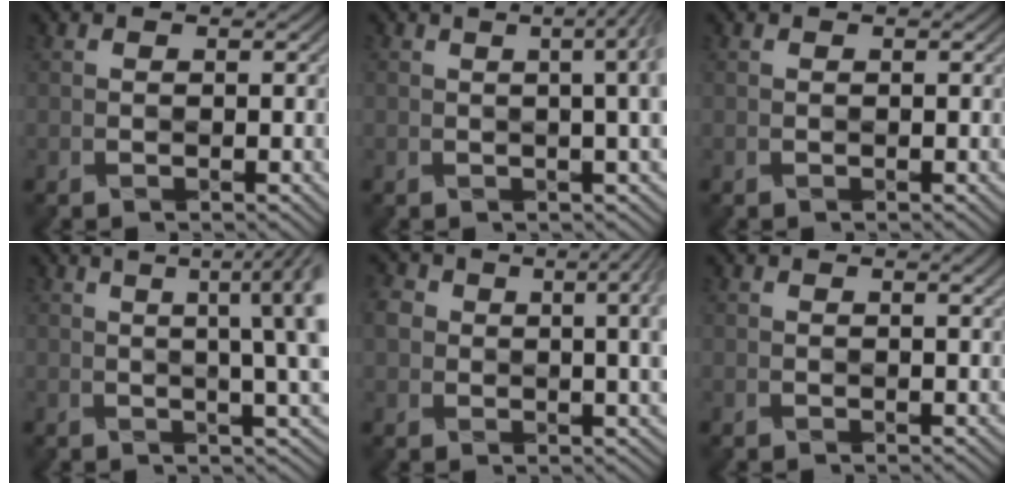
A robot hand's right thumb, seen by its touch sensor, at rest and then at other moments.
{"total": 6.9, "force": [0.9, 2.3, 6.4], "torque": [-0.049, 0.026, 0.000]}
{"total": 0.0}
{"total": 10.5, "force": [1.6, 2.8, 10.0], "torque": [-0.085, 0.031, 0.022]}
{"total": 7.3, "force": [1.4, 3.9, 6.0], "torque": [-0.095, 0.001, 0.021]}
{"total": 1.9, "force": [0.8, 0.5, 1.6], "torque": [-0.018, 0.001, 0.008]}